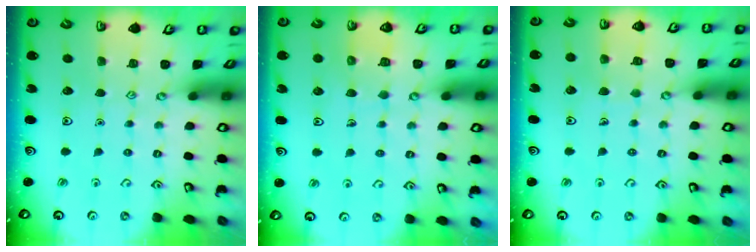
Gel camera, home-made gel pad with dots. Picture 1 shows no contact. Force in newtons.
{"total": 6.4, "press": 6.4, "slide": 0.5}
{"total": 4.0, "press": 4.0, "slide": 0.3}